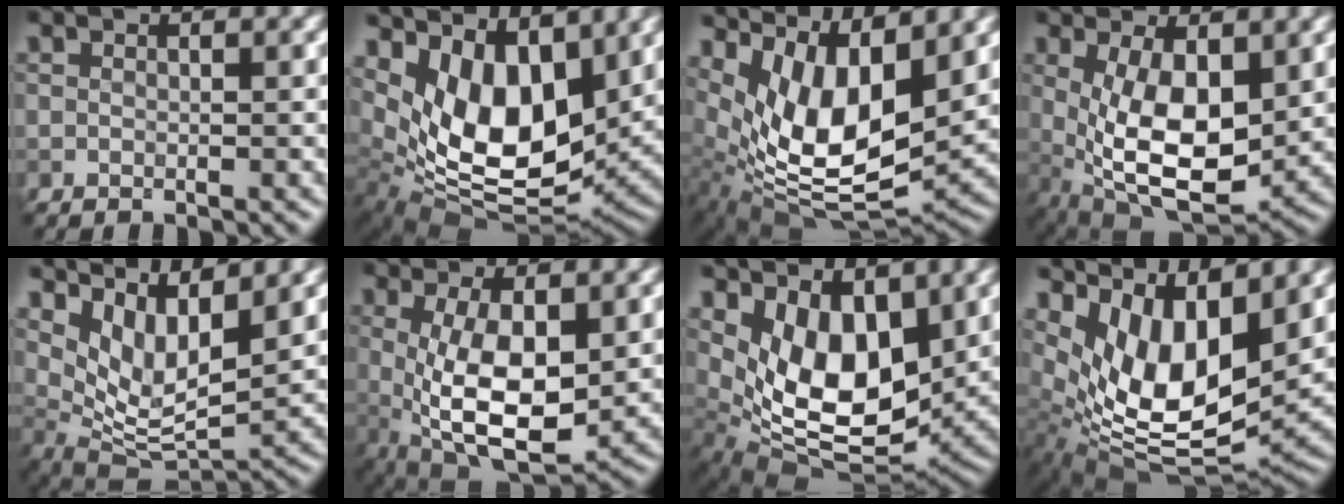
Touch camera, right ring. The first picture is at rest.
{"total": 10.1, "force": [3.6, 5.6, 7.7], "torque": [-0.145, -0.016, 0.061]}
{"total": 10.7, "force": [3.4, 4.8, 9.0], "torque": [-0.170, -0.015, 0.066]}
{"total": 8.6, "force": [0.4, 4.0, 7.6], "torque": [-0.149, -0.005, 0.010]}
{"total": 6.7, "force": [4.0, 2.4, 4.8], "torque": [-0.097, -0.011, 0.079]}
{"total": 8.1, "force": [-0.2, 3.3, 7.4], "torque": [-0.152, -0.009, 0.000]}
{"total": 9.0, "force": [2.9, 5.0, 6.9], "torque": [-0.130, -0.016, 0.048]}
{"total": 11.1, "force": [3.3, 5.2, 9.2], "torque": [-0.174, -0.019, 0.066]}